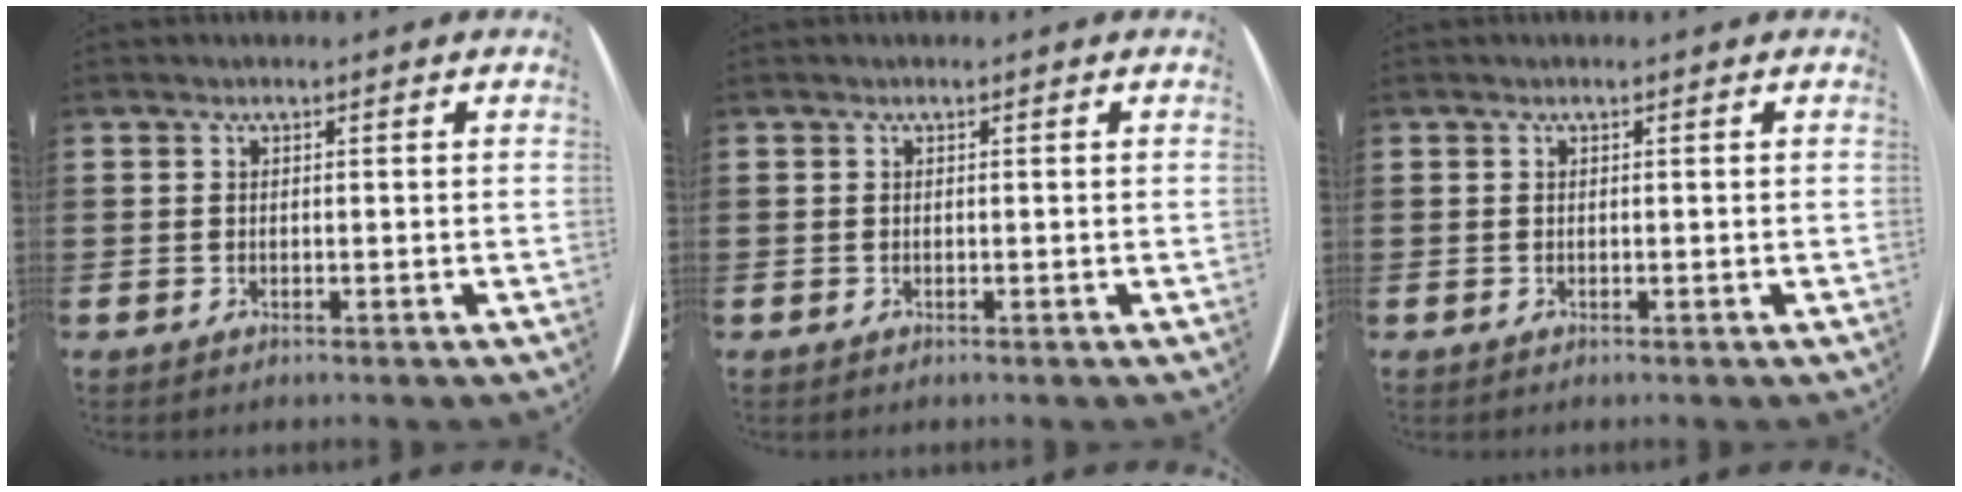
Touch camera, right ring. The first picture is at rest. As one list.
[{"total": 0.0}, {"total": 0.0}]